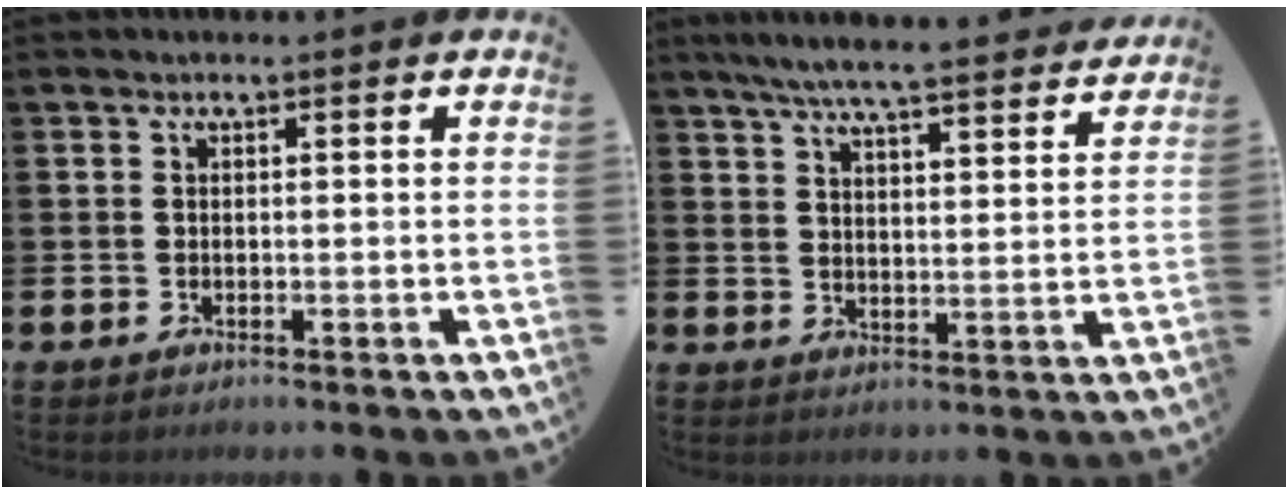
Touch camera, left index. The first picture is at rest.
{"total": 6.8, "force": [6.4, 0.2, 2.3], "torque": [-0.062, -0.036, 0.113]}